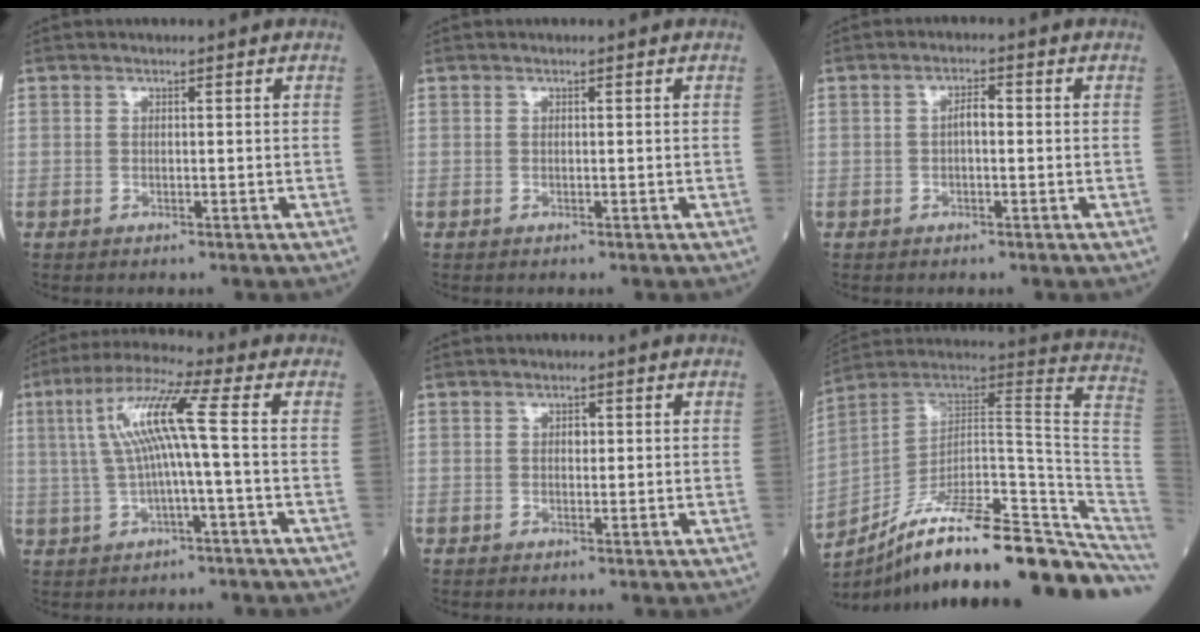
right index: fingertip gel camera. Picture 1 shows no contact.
{"total": 0.0}
{"total": 2.1, "force": [-0.1, 0.7, 1.9], "torque": [-0.031, 0.006, -0.005]}
{"total": 9.5, "force": [0.8, -0.5, 9.4], "torque": [-0.186, 0.025, 0.015]}
{"total": 0.8, "force": [0.2, 0.5, 0.6], "torque": [-0.009, 0.001, 0.002]}
{"total": 25.7, "force": [-19.4, 3.5, 16.4], "torque": [-0.144, 0.042, -0.294]}